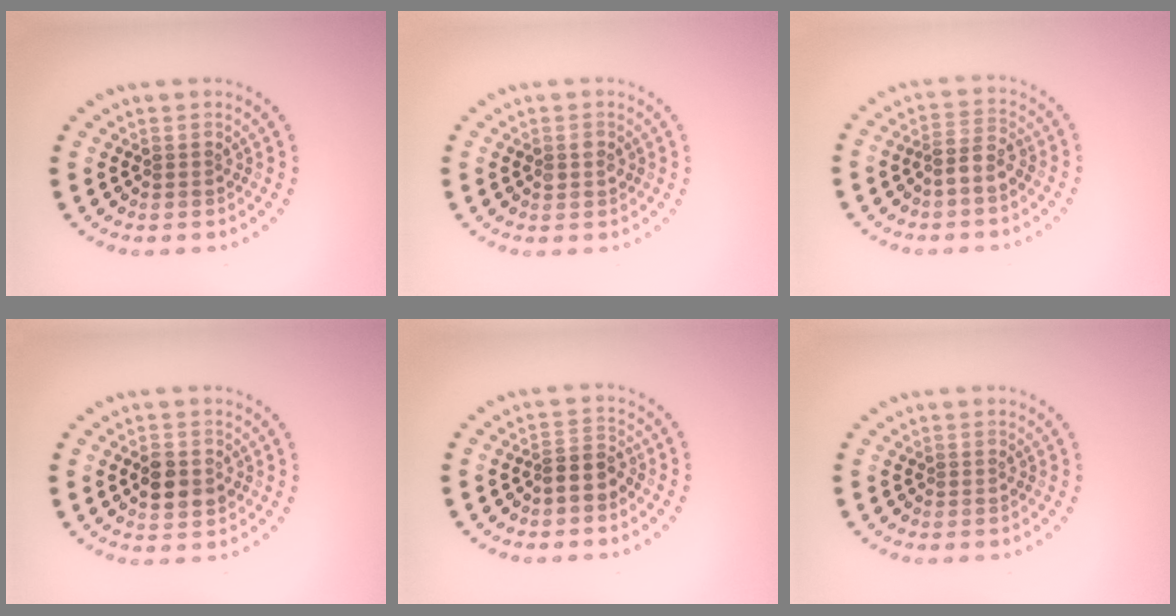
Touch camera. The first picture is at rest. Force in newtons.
{"total": 1.1, "press": 1.1, "slide": 0.1}
{"total": 1.9, "press": 1.6, "slide": 1.0}
{"total": 2.9, "press": 2.9, "slide": 0.2}
{"total": 1.8, "press": 1.4, "slide": 1.1}
{"total": 0.0}